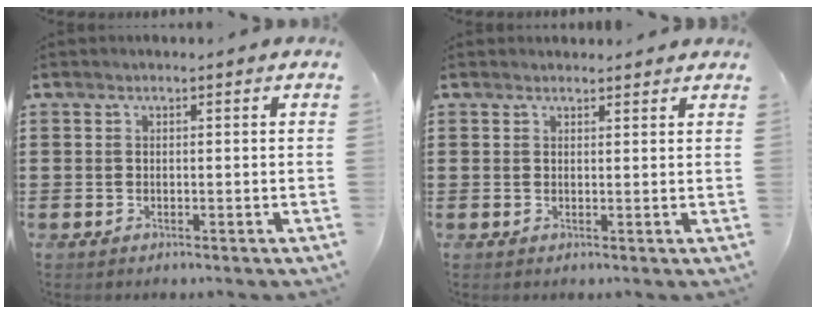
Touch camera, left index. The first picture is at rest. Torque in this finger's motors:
{"motor_torque": [2.14, 0.00, 0.09, 0.00]}